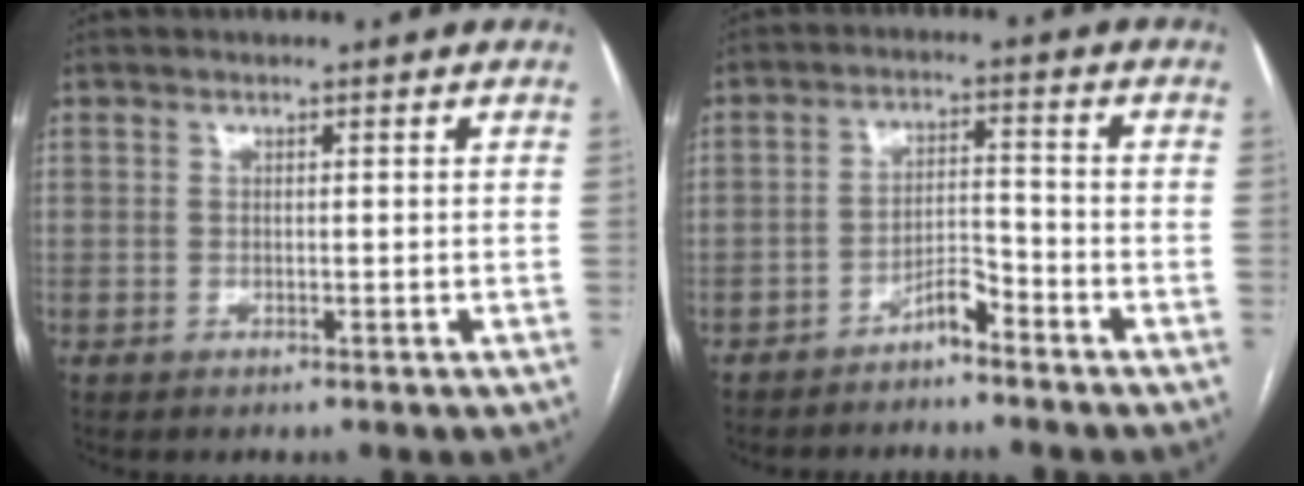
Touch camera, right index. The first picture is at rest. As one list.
[{"total": 4.4, "force": [-3.7, 0.9, 2.2], "torque": [-0.041, 0.010, -0.065]}]